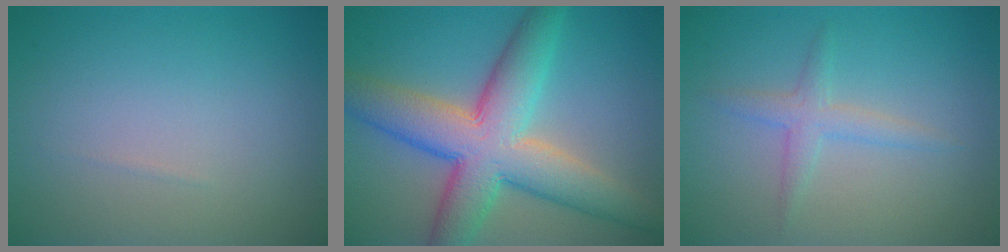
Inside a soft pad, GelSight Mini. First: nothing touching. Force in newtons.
{"total": 9.9, "press": 9.9, "slide": 0.5}
{"total": 2.0, "press": 2.0, "slide": 0.1}